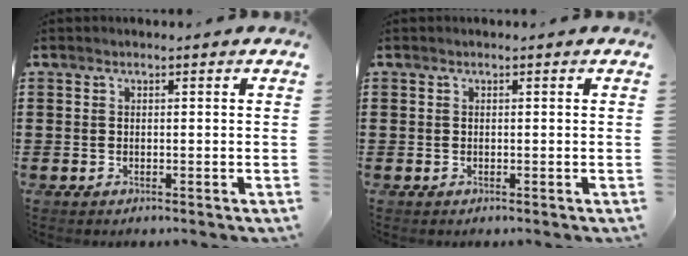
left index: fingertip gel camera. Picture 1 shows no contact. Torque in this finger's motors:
{"motor_torque": [0.01, 0.07, 0.02, -0.01]}